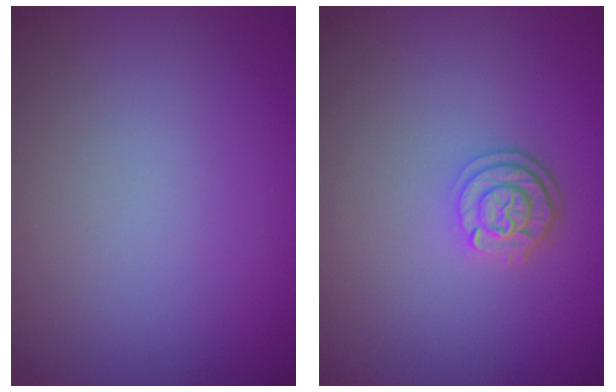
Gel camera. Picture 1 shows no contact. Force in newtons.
{"total": 2.6, "press": 2.2, "slide": 1.4}